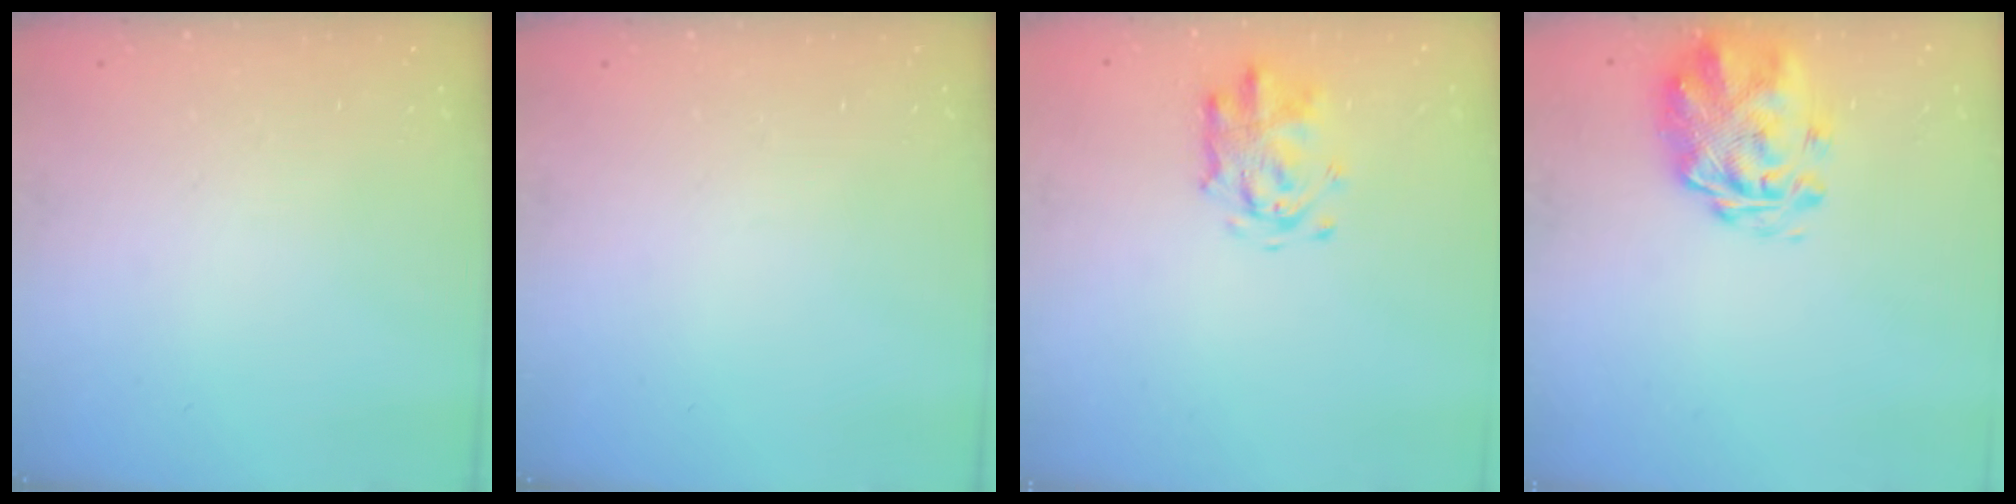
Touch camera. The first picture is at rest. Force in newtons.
{"total": 0.0}
{"total": 3.9, "press": 3.8, "slide": 1.1}
{"total": 2.9, "press": 2.5, "slide": 1.5}